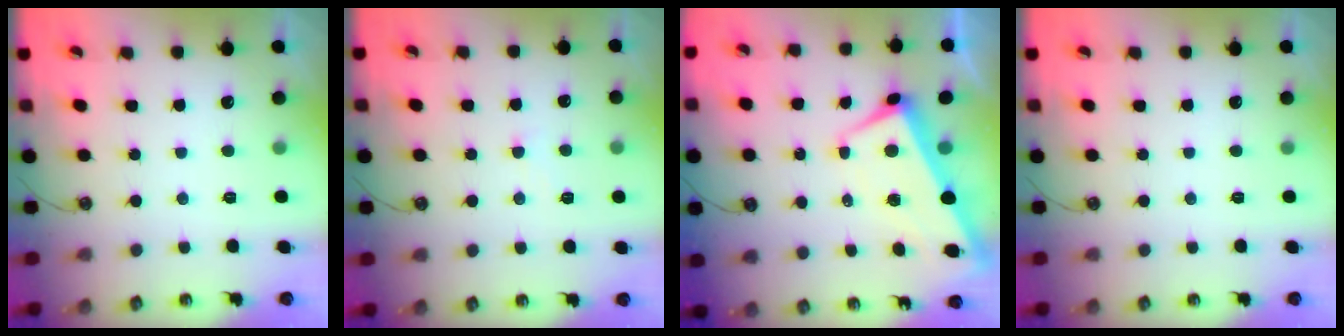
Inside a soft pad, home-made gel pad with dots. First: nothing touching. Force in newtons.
{"total": 1.4, "press": 1.3, "slide": 0.4}
{"total": 1.2, "press": 0.3, "slide": 1.1}
{"total": 0.0}